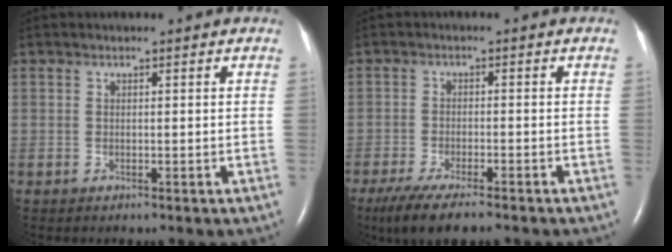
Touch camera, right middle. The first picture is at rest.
{"total": 8.9, "force": [-6.8, 1.5, 5.5], "torque": [-0.092, -0.021, -0.108]}